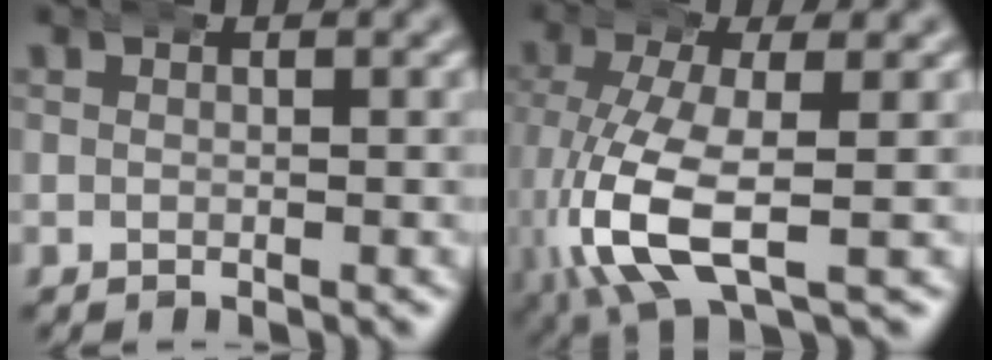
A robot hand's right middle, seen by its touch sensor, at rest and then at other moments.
{"total": 7.8, "force": [-1.4, 3.4, 6.8], "torque": [-0.165, -0.034, 0.004]}